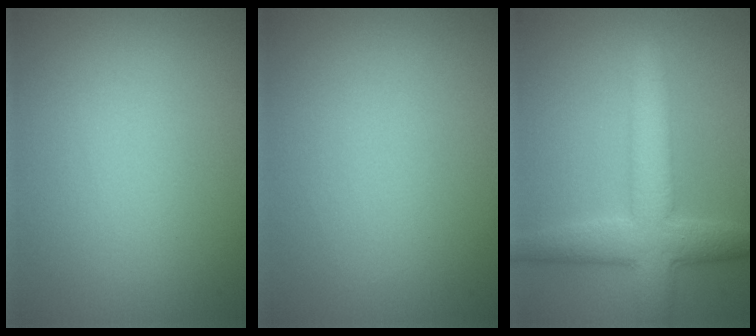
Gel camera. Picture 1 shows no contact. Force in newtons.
{"total": 0.0}
{"total": 5.9, "press": 5.9, "slide": 0.3}